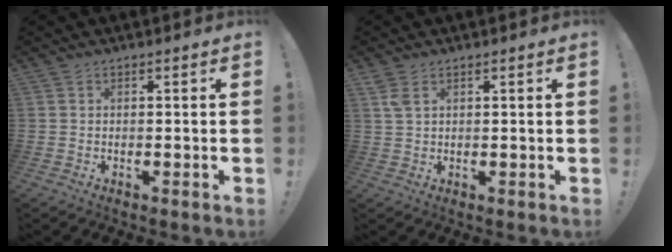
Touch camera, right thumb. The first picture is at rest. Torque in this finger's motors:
{"motor_torque": [0.20, -0.01, 0.16, 0.15, 0.03]}